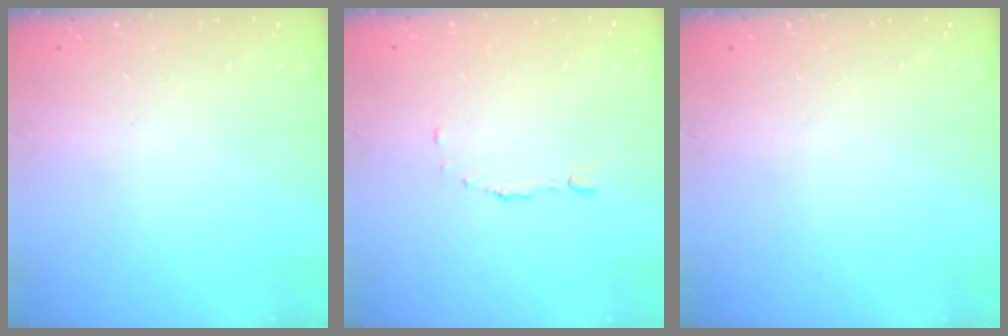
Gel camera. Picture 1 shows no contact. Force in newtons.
{"total": 3.0, "press": 2.9, "slide": 0.7}
{"total": 0.0}